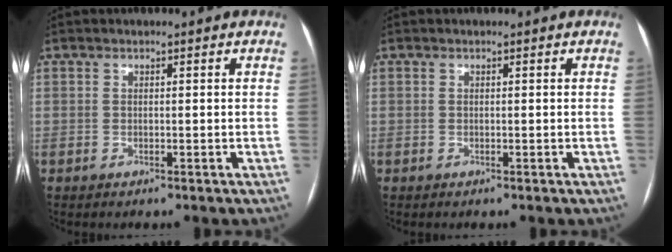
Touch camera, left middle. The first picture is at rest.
{"total": 0.0}